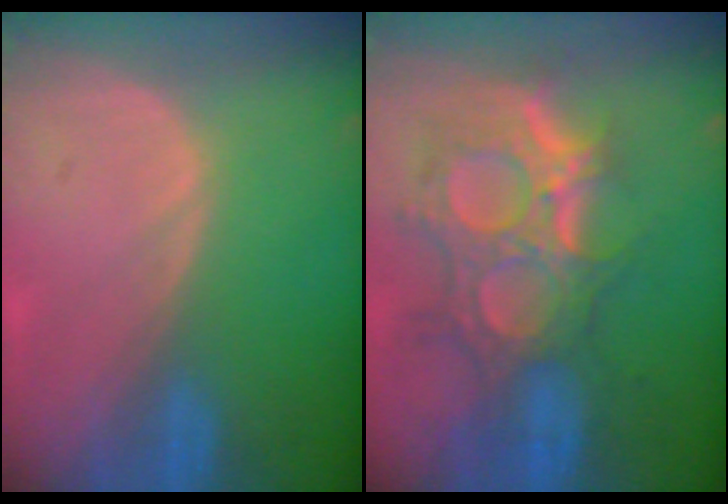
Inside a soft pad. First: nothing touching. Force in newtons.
{"total": 12.0, "press": 10.7, "slide": 5.3}